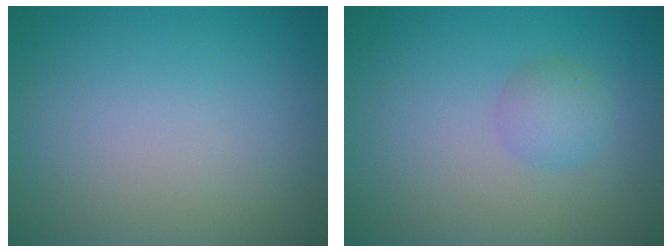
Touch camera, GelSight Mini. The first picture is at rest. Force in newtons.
{"total": 1.8, "press": 1.8, "slide": 0.0}